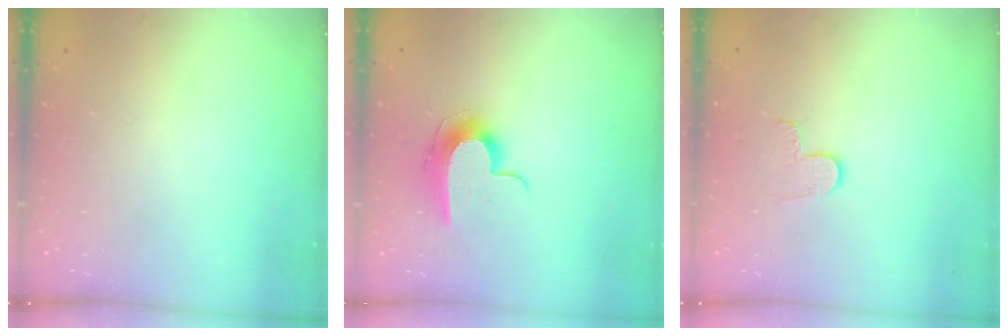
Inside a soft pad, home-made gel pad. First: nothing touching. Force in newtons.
{"total": 9.6, "press": 9.6, "slide": 0.7}
{"total": 3.1, "press": 3.1, "slide": 0.4}